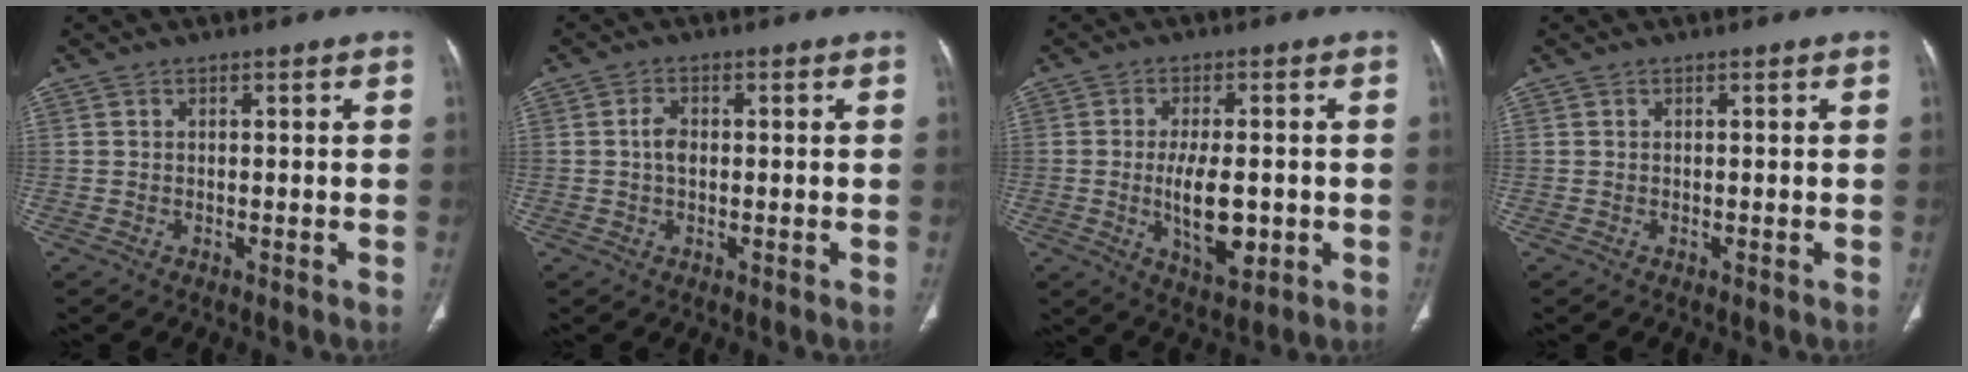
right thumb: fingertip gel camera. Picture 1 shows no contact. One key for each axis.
{"total": 2.6, "fx": 0.1, "fy": 1.7, "fz": 2.0, "tx": -0.037, "ty": 0.005, "tz": -0.002}
{"total": 9.5, "fx": -1.4, "fy": 4.3, "fz": 8.3, "tx": -0.128, "ty": -0.008, "tz": -0.016}
{"total": 0.0}